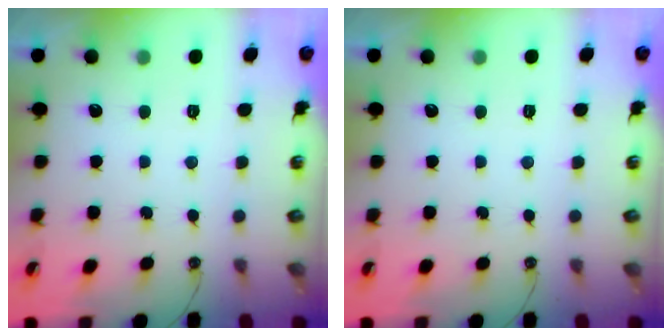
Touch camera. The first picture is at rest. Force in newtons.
{"total": 0.0}